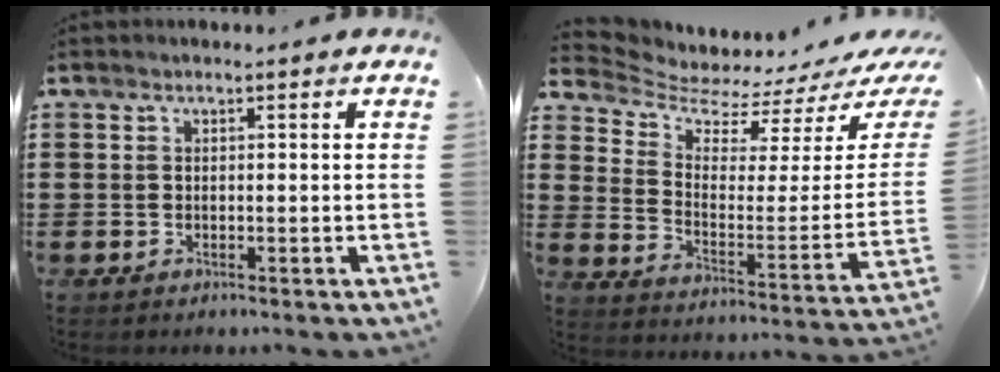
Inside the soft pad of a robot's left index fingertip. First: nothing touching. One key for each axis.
{"total": 3.9, "fx": 3.6, "fy": 1.1, "fz": 1.2, "tx": -0.052, "ty": -0.042, "tz": 0.055}